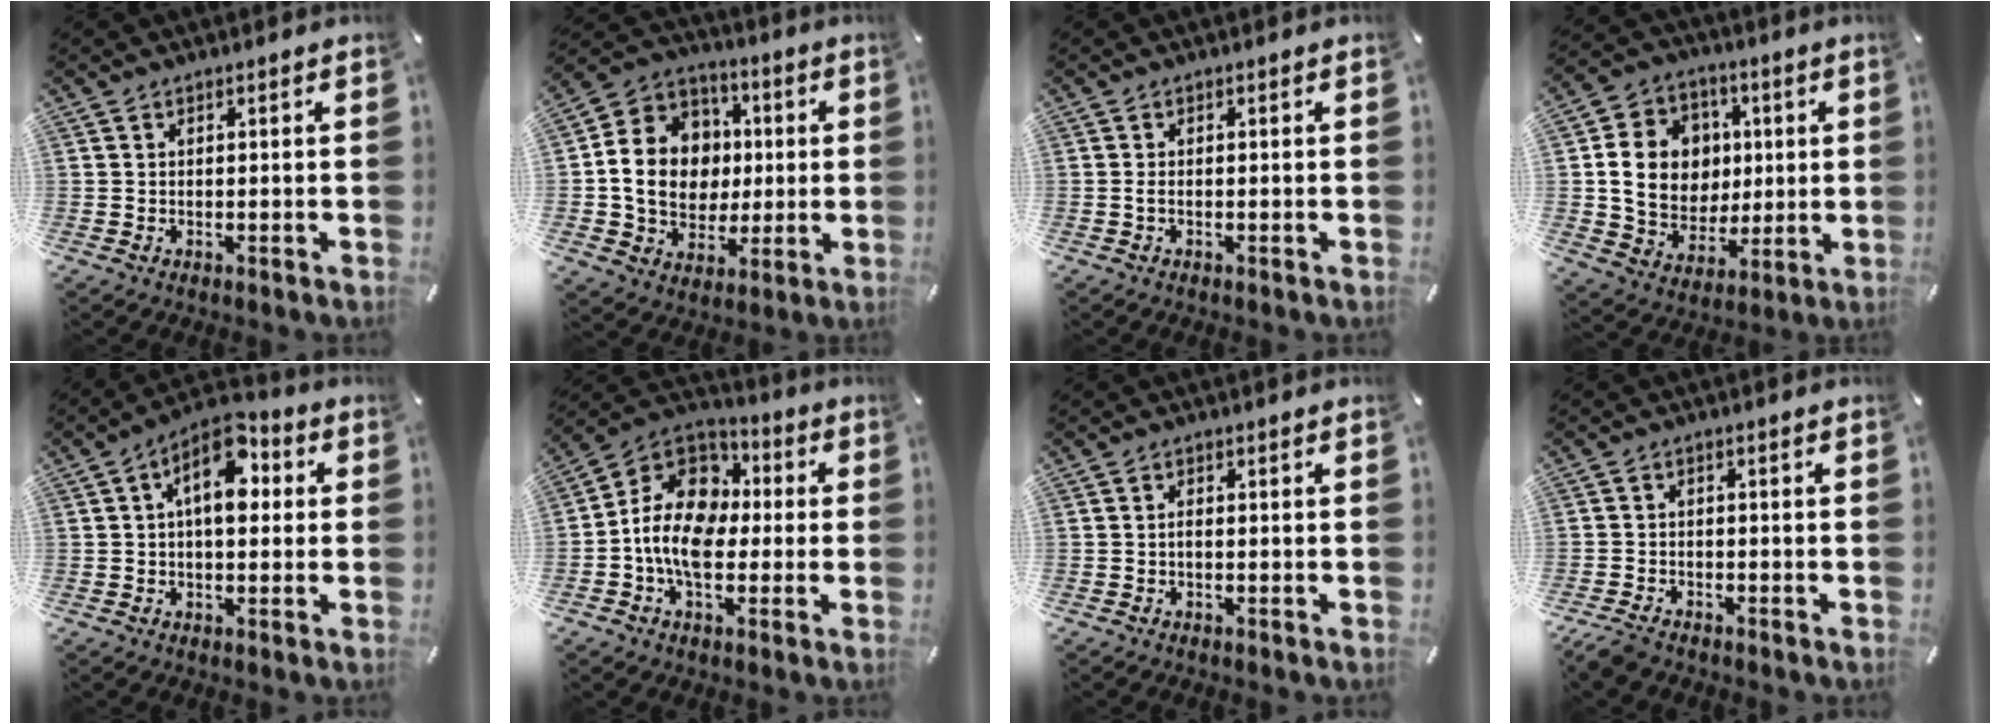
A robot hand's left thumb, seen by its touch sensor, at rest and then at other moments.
{"total": 14.8, "force": [-0.2, 13.3, 6.5], "torque": [-0.135, 0.019, 0.007]}
{"total": 0.9, "force": [-0.4, 0.2, 0.8], "torque": [-0.016, -0.002, -0.007]}
{"total": 15.1, "force": [1.9, 13.2, 6.9], "torque": [-0.126, 0.010, 0.046]}
{"total": 10.8, "force": [2.8, 6.0, 8.5], "torque": [-0.111, -0.010, 0.049]}
{"total": 13.6, "force": [-2.5, 10.1, 8.7], "torque": [-0.200, 0.013, -0.052]}
{"total": 0.9, "force": [-0.4, 0.2, 0.8], "torque": [-0.017, 0.000, -0.007]}
{"total": 3.2, "force": [-2.9, 1.0, 1.0], "torque": [-0.028, 0.012, -0.059]}